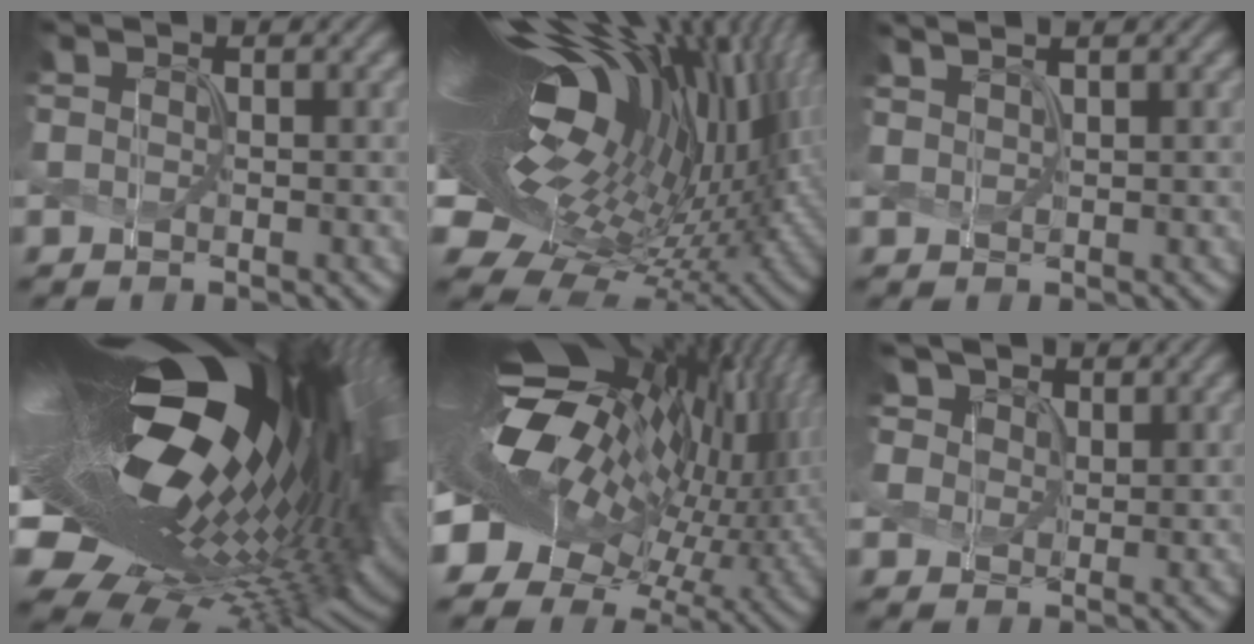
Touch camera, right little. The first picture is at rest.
{"total": 20.9, "force": [4.9, 8.9, 18.2], "torque": [-0.318, 0.000, 0.068]}
{"total": 2.3, "force": [1.8, 0.5, 1.4], "torque": [-0.011, 0.016, 0.010]}
{"total": 20.9, "force": [4.3, 8.9, 18.5], "torque": [-0.331, -0.020, 0.063]}
{"total": 17.6, "force": [2.1, 9.6, 14.6], "torque": [-0.255, -0.010, 0.040]}
{"total": 5.6, "force": [3.2, 3.9, 2.4], "torque": [-0.073, 0.007, 0.046]}